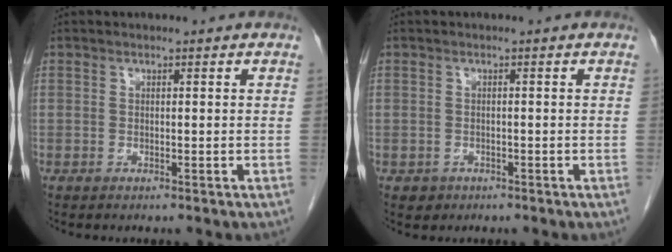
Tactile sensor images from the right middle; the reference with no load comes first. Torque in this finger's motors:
{"motor_torque": [0.19, 0.16, -0.03, -0.01]}